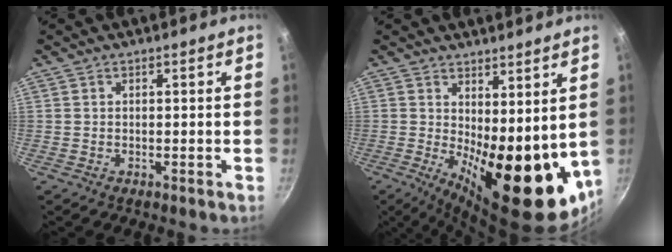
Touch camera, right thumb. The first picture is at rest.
{"total": 18.1, "force": [1.2, 7.6, 16.4], "torque": [-0.185, -0.037, 0.036]}